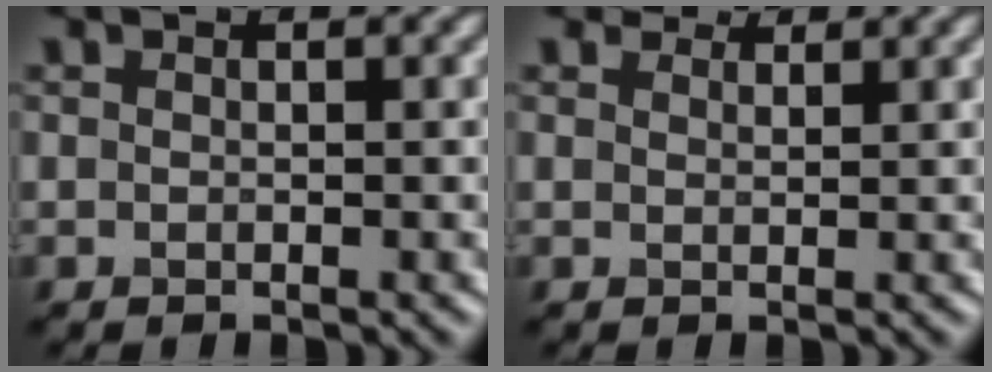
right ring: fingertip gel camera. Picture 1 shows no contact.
{"total": 3.2, "force": [2.8, 1.2, 0.9], "torque": [-0.020, -0.008, 0.045]}